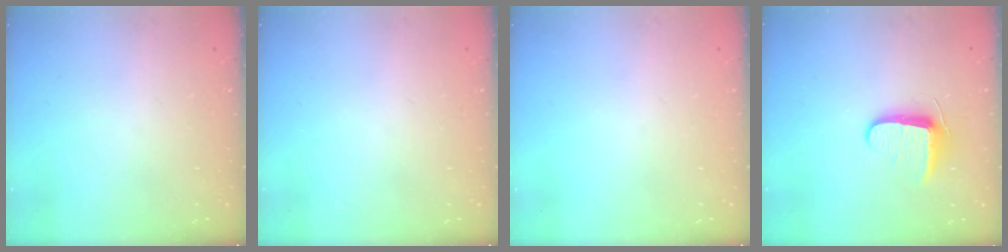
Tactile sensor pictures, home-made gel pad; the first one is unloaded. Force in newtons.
{"total": 0.0}
{"total": 0.0}
{"total": 9.1, "press": 9.0, "slide": 1.0}